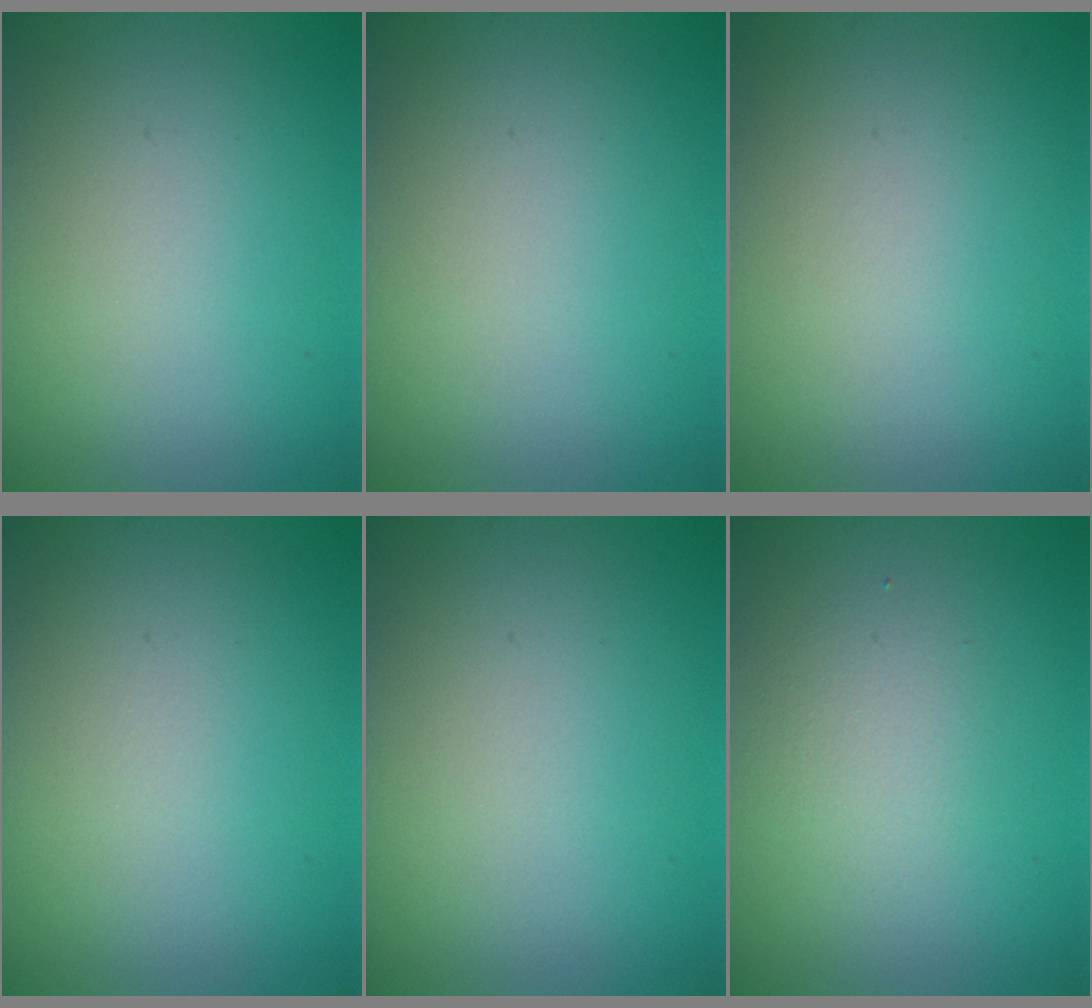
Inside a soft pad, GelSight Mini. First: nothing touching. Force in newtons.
{"total": 0.0}
{"total": 0.0}
{"total": 0.0}
{"total": 0.0}
{"total": 1.7, "press": 1.7, "slide": 0.0}